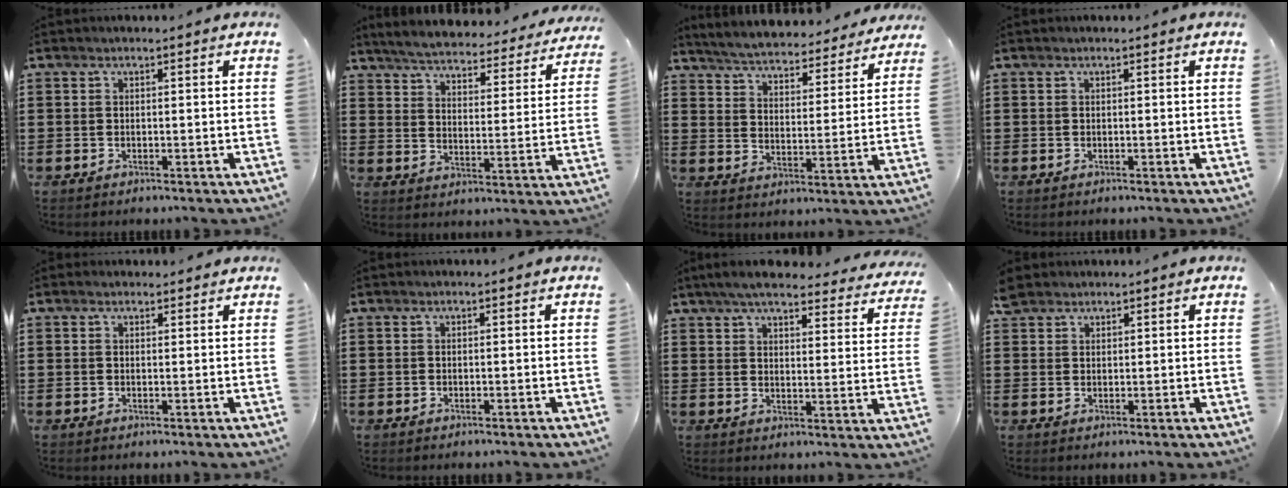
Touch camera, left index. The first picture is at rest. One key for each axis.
{"total": 4.7, "fx": 4.6, "fy": -0.1, "fz": 0.9, "tx": -0.043, "ty": -0.037, "tz": 0.074}
{"total": 4.9, "fx": 4.9, "fy": -0.4, "fz": 0.5, "tx": -0.036, "ty": -0.040, "tz": 0.080}
{"total": 0.0}
{"total": 1.0, "fx": 0.9, "fy": 0.4, "fz": 0.1, "tx": -0.005, "ty": 0.003, "tz": 0.018}
{"total": 0.0}
{"total": 5.8, "fx": 5.2, "fy": 0.6, "fz": 2.5, "tx": -0.059, "ty": -0.024, "tz": 0.089}
{"total": 2.5, "fx": 2.1, "fy": 1.2, "fz": 0.4, "tx": -0.013, "ty": 0.006, "tz": 0.043}